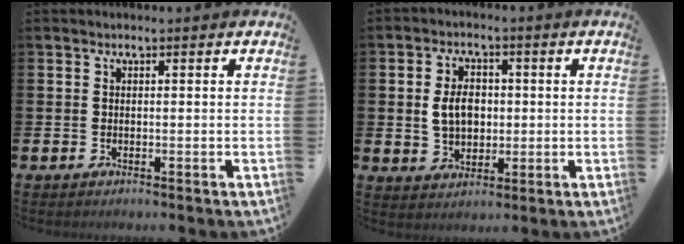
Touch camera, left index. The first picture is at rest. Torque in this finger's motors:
{"motor_torque": [0.73, 0.45, 0.36, 0.16]}